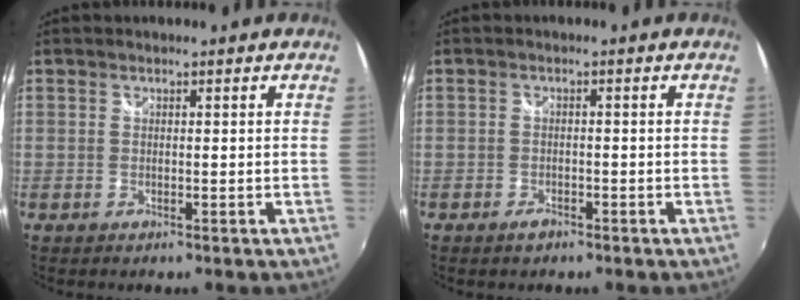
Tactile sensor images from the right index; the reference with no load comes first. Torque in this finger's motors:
{"motor_torque": [0.08, -0.03, -0.01, -0.02]}